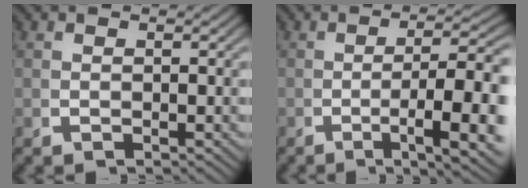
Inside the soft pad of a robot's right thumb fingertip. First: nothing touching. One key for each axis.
{"total": 9.9, "fx": -2.3, "fy": 3.7, "fz": 8.9, "tx": -0.140, "ty": -0.020, "tz": -0.020}